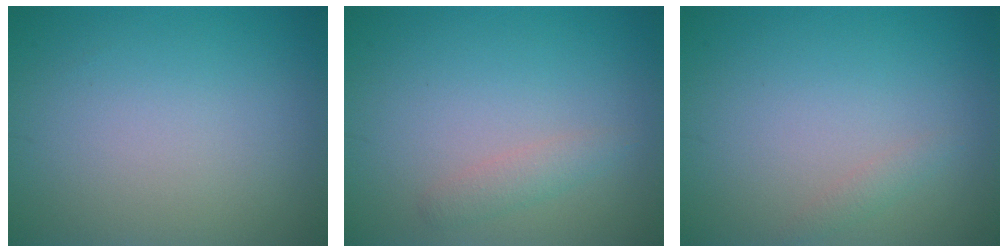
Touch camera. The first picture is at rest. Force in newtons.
{"total": 1.5, "press": 1.5, "slide": 0.0}
{"total": 0.8, "press": 0.8, "slide": 0.1}